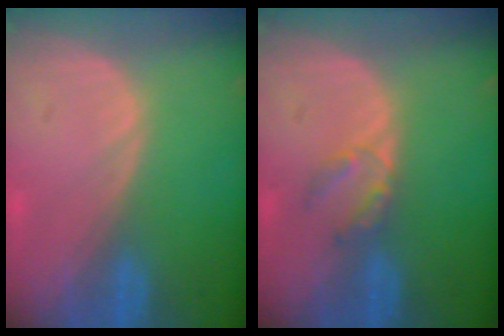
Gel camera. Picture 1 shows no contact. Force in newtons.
{"total": 2.8, "press": 2.8, "slide": 0.3}